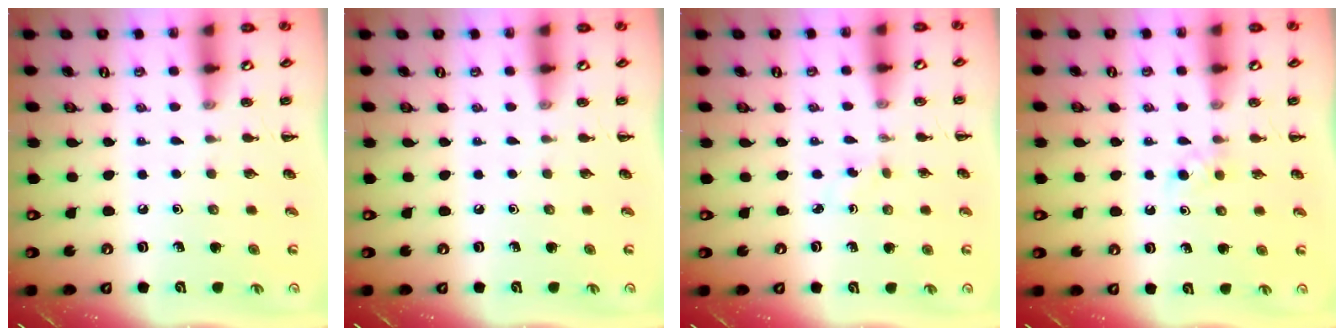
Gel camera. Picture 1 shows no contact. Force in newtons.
{"total": 0.0}
{"total": 1.3, "press": 1.1, "slide": 0.7}
{"total": 2.6, "press": 2.3, "slide": 1.2}